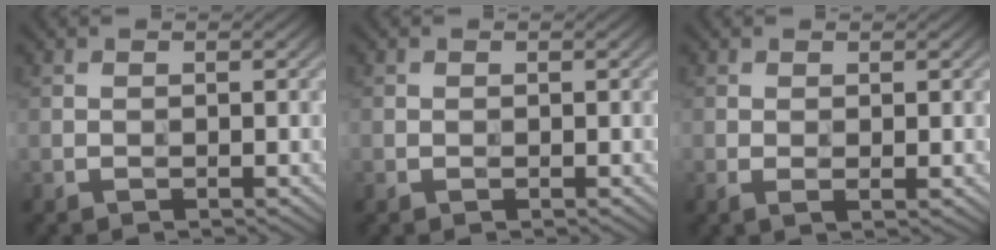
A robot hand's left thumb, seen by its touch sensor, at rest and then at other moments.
{"total": 0.0}
{"total": 1.4, "force": [0.1, 0.4, 1.3], "torque": [-0.029, -0.004, 0.001]}